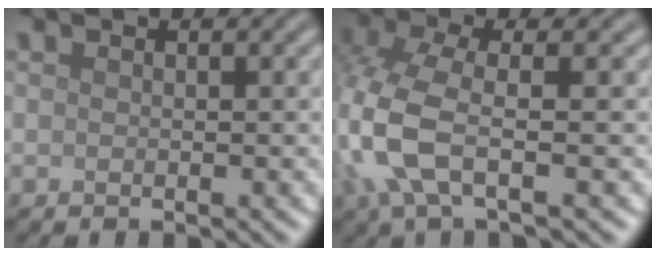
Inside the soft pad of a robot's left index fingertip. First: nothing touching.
{"total": 6.2, "force": [-2.0, 2.3, 5.4], "torque": [-0.145, -0.004, -0.050]}